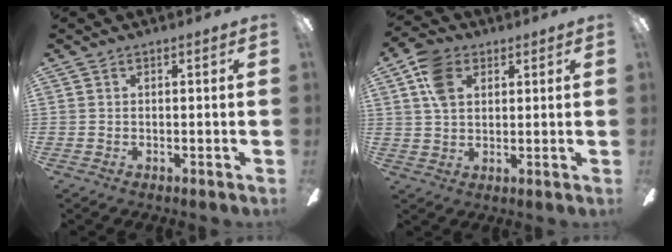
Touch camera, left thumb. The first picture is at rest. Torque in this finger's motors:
{"motor_torque": [0.05, 0.22, -0.29, 0.13, 0.07]}